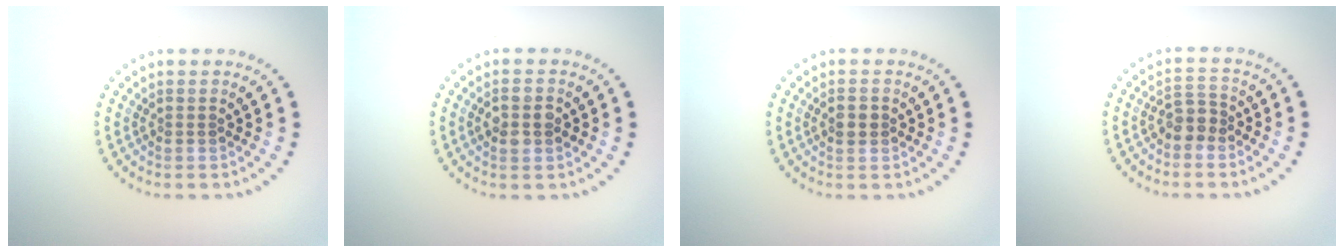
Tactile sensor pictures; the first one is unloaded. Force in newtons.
{"total": 2.1, "press": 2.1, "slide": 0.1}
{"total": 1.8, "press": 1.8, "slide": 0.0}
{"total": 2.0, "press": 1.8, "slide": 0.9}